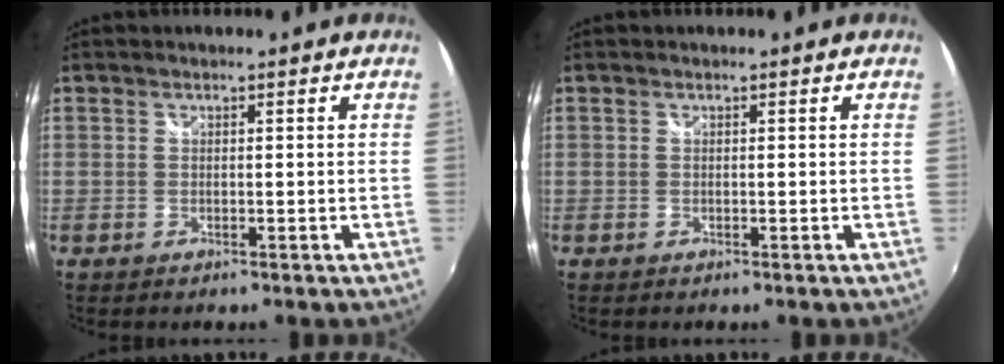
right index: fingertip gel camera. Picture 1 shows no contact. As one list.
[{"total": 0.0}]